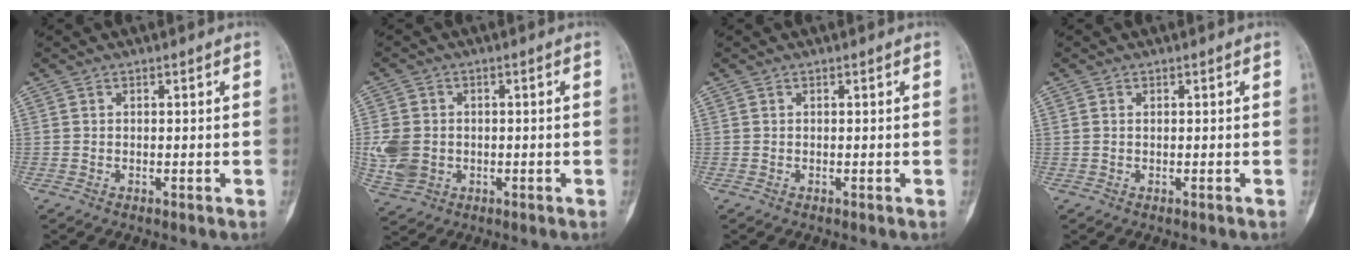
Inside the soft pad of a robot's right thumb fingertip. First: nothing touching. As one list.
[{"total": 8.0, "force": [-0.6, 6.5, 4.6], "torque": [-0.093, 0.003, -0.002]}, {"total": 0.0}, {"total": 0.0}]